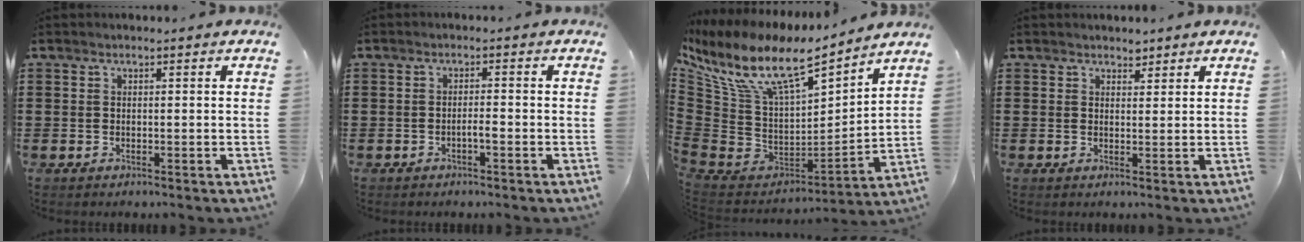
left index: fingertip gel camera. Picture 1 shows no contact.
{"total": 1.6, "force": [-0.7, 0.2, 1.4], "torque": [-0.028, 0.000, -0.012]}
{"total": 11.8, "force": [7.5, 3.6, 8.4], "torque": [-0.193, -0.050, 0.124]}
{"total": 1.9, "force": [1.8, 0.8, 0.2], "torque": [-0.007, 0.004, 0.035]}